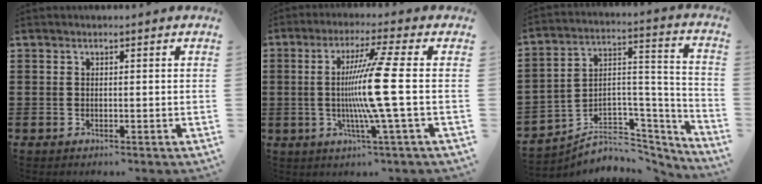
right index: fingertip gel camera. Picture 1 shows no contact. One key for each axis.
{"total": 10.6, "fx": -0.6, "fy": -1.4, "fz": 10.5, "tx": -0.218, "ty": -0.023, "tz": -0.030}
{"total": 4.7, "fx": -3.0, "fy": 3.4, "fz": 0.8, "tx": -0.022, "ty": -0.008, "tz": -0.056}